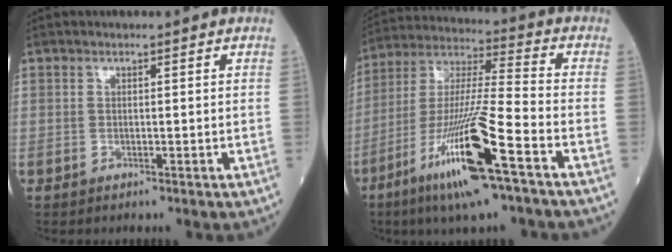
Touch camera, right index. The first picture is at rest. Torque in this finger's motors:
{"motor_torque": [1.72, -0.42, 1.05, 0.21]}